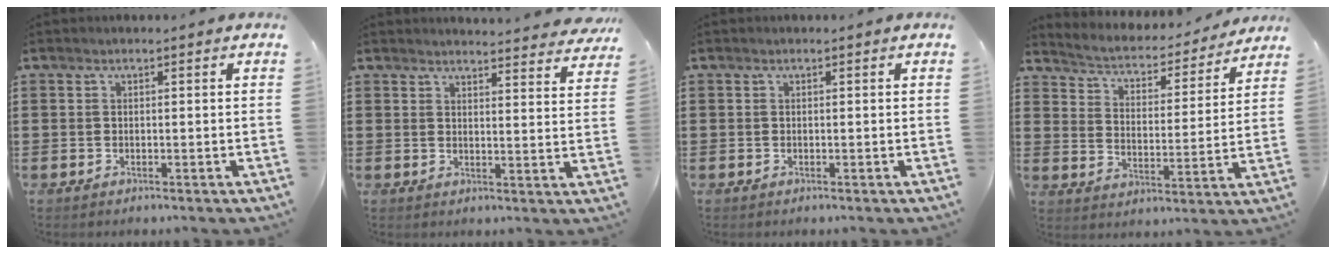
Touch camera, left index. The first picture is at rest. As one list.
[{"total": 3.7, "force": [3.7, -0.1, 0.5], "torque": [-0.015, -0.019, 0.067]}, {"total": 0.0}, {"total": 3.0, "force": [3.0, 0.4, 0.5], "torque": [-0.031, -0.031, 0.040]}]